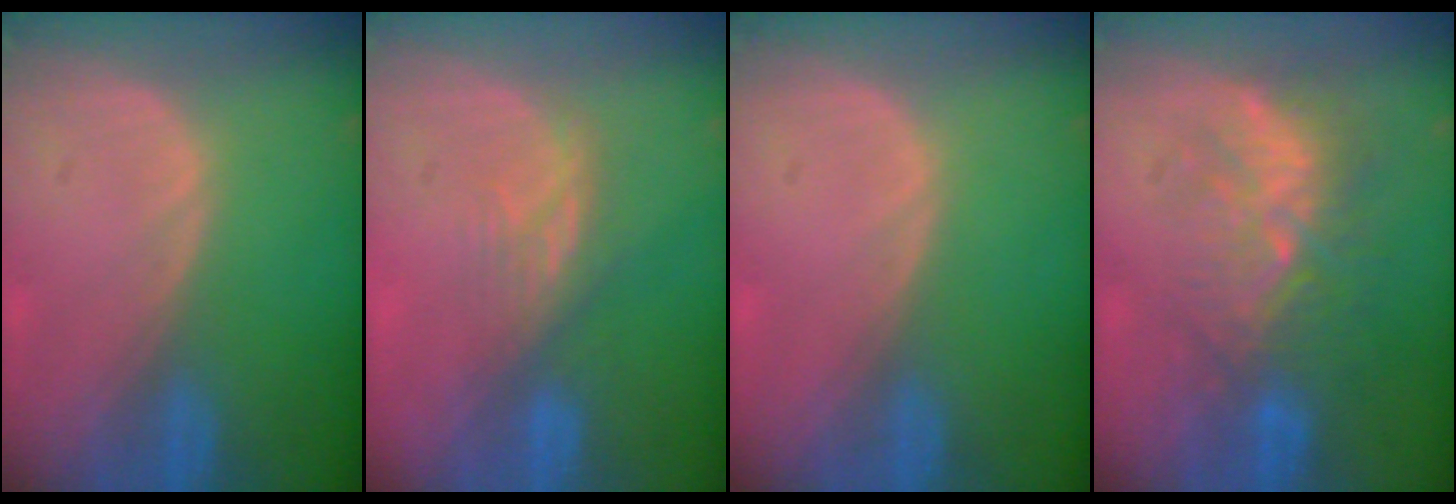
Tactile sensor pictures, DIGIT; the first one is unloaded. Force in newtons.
{"total": 4.0, "press": 3.7, "slide": 1.4}
{"total": 0.0}
{"total": 9.0, "press": 8.5, "slide": 3.1}